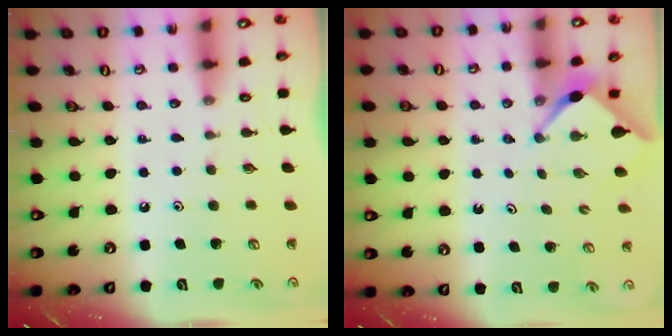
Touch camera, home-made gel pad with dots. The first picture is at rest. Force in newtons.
{"total": 2.6, "press": 2.6, "slide": 0.3}